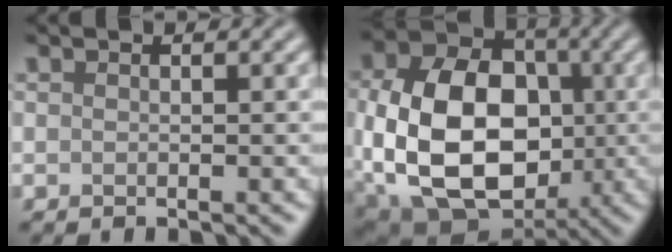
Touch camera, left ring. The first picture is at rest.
{"total": 15.3, "force": [-1.8, 10.9, 10.7], "torque": [-0.193, -0.016, -0.029]}